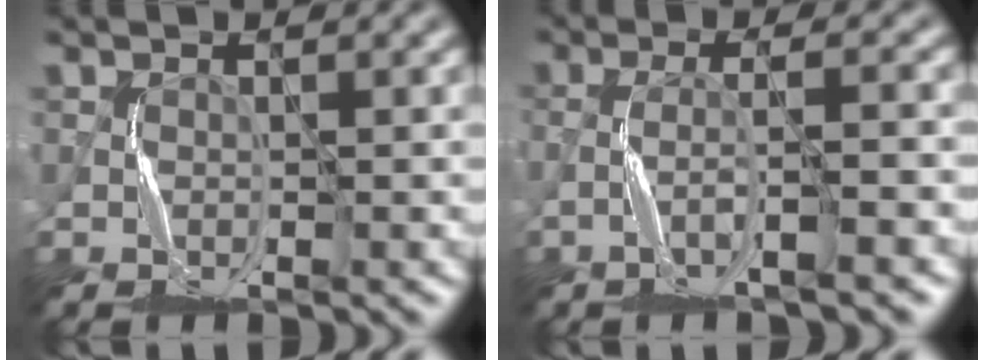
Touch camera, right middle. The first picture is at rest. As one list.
[{"total": 3.3, "force": [-1.8, 0.3, 2.7], "torque": [-0.043, 0.013, -0.045]}]